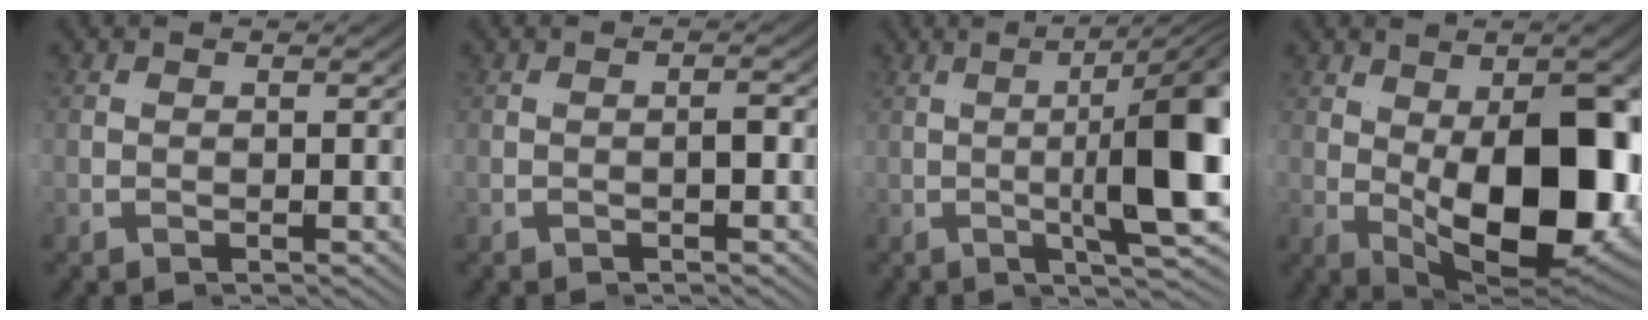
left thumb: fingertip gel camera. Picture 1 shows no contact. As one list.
[{"total": 1.2, "force": [-1.0, 0.3, 0.5], "torque": [-0.012, -0.009, -0.014]}, {"total": 9.9, "force": [-0.6, -1.3, 9.8], "torque": [-0.114, 0.046, -0.037]}, {"total": 17.3, "force": [-1.6, 8.1, 15.2], "torque": [-0.239, -0.037, 0.000]}]